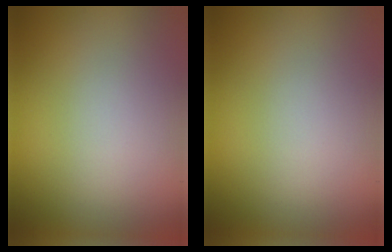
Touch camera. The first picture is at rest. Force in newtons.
{"total": 0.0}